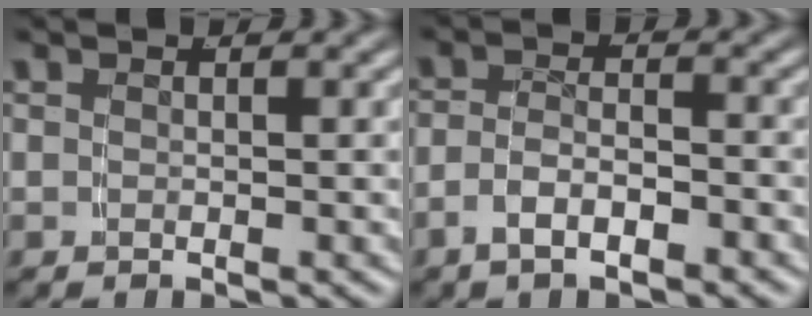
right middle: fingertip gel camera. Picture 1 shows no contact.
{"total": 2.9, "force": [-2.0, 1.0, 1.8], "torque": [-0.032, -0.004, -0.035]}